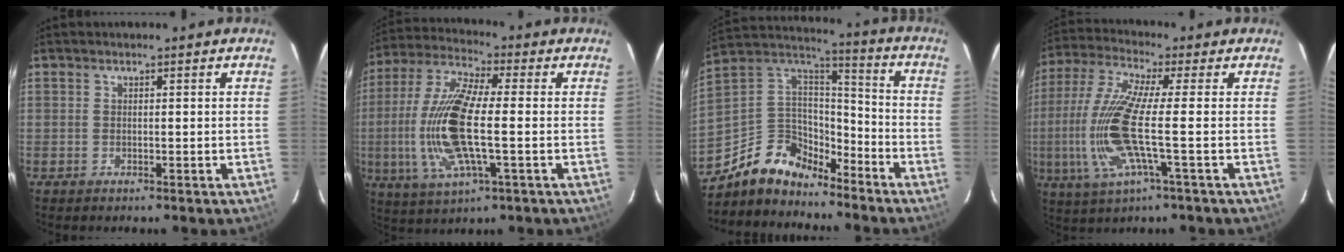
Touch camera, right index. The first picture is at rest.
{"total": 17.4, "force": [-1.8, 5.2, 16.5], "torque": [-0.348, -0.002, -0.038]}
{"total": 13.9, "force": [-10.9, 7.3, 4.7], "torque": [-0.118, 0.032, -0.204]}
{"total": 15.2, "force": [-2.8, 1.4, 14.9], "torque": [-0.310, -0.012, -0.054]}